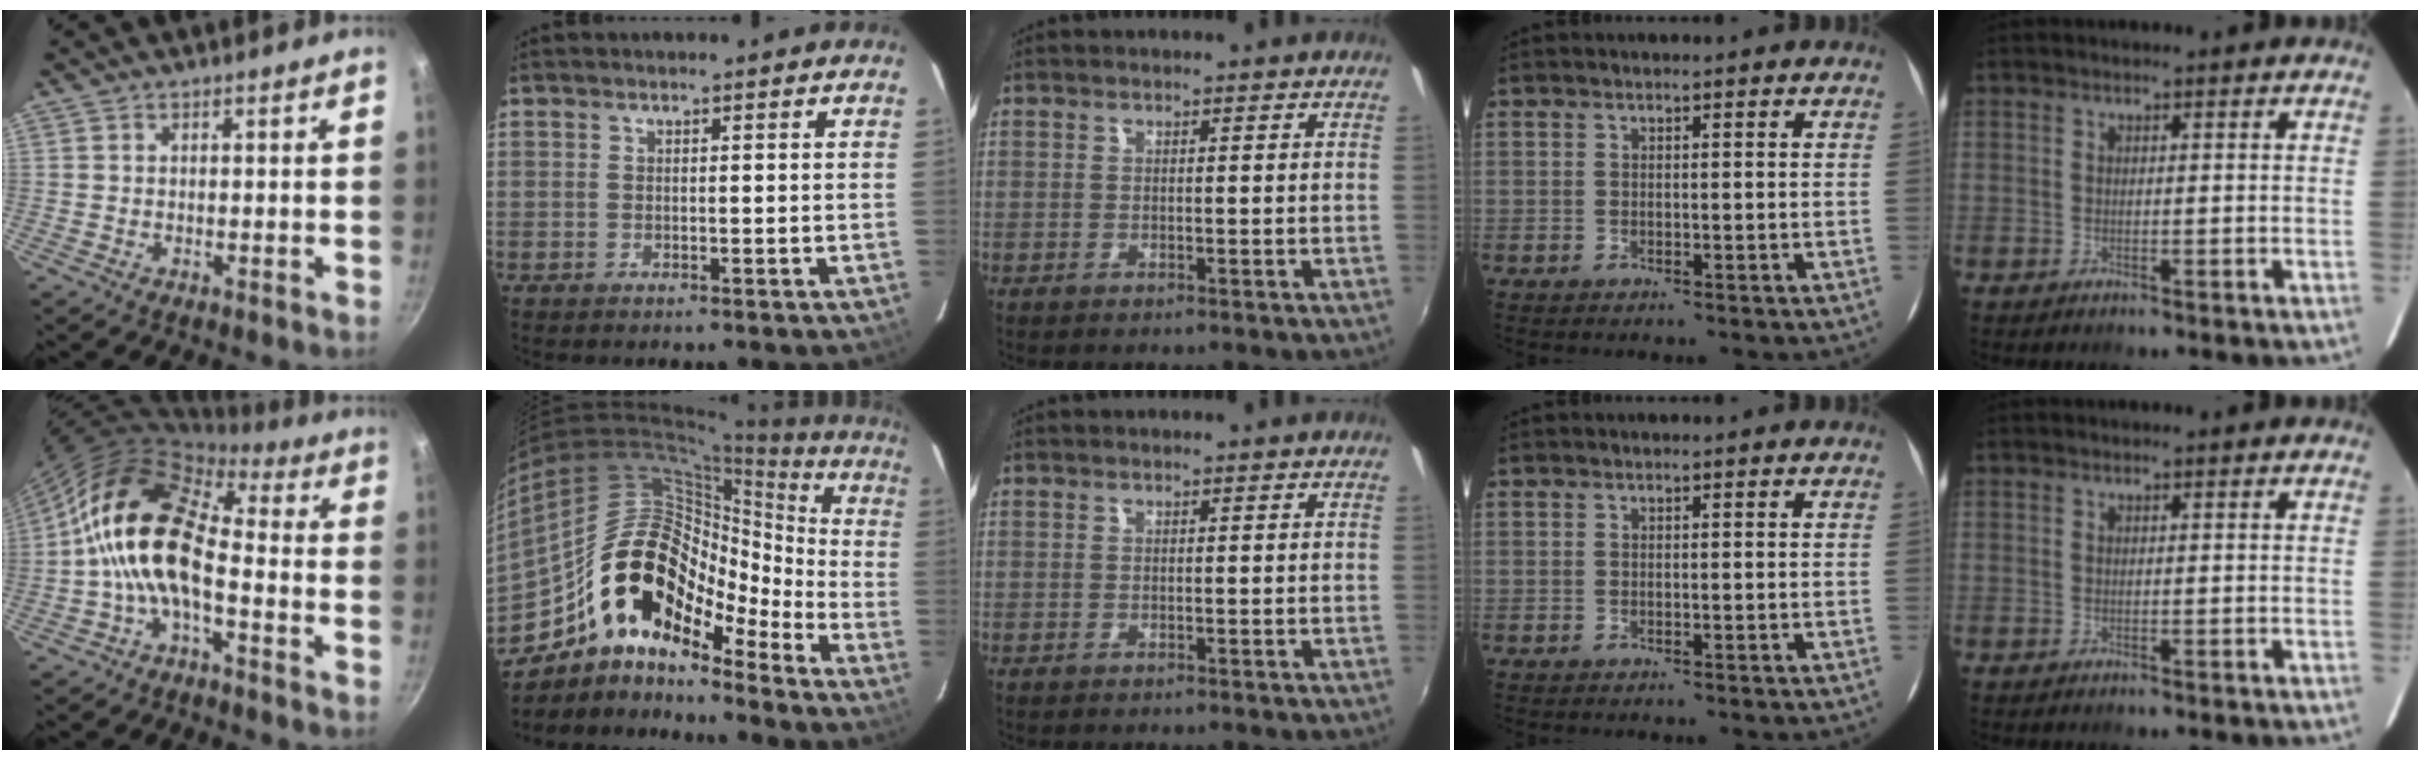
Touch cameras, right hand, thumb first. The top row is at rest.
{"thumb": {"total": 14.6, "force": [-2.4, 8.0, 12.0], "torque": [-0.203, 0.038, -0.063]}, "index": {"total": 21.3, "force": [-12.8, 11.5, 12.5], "torque": [-0.227, 0.028, -0.235]}}